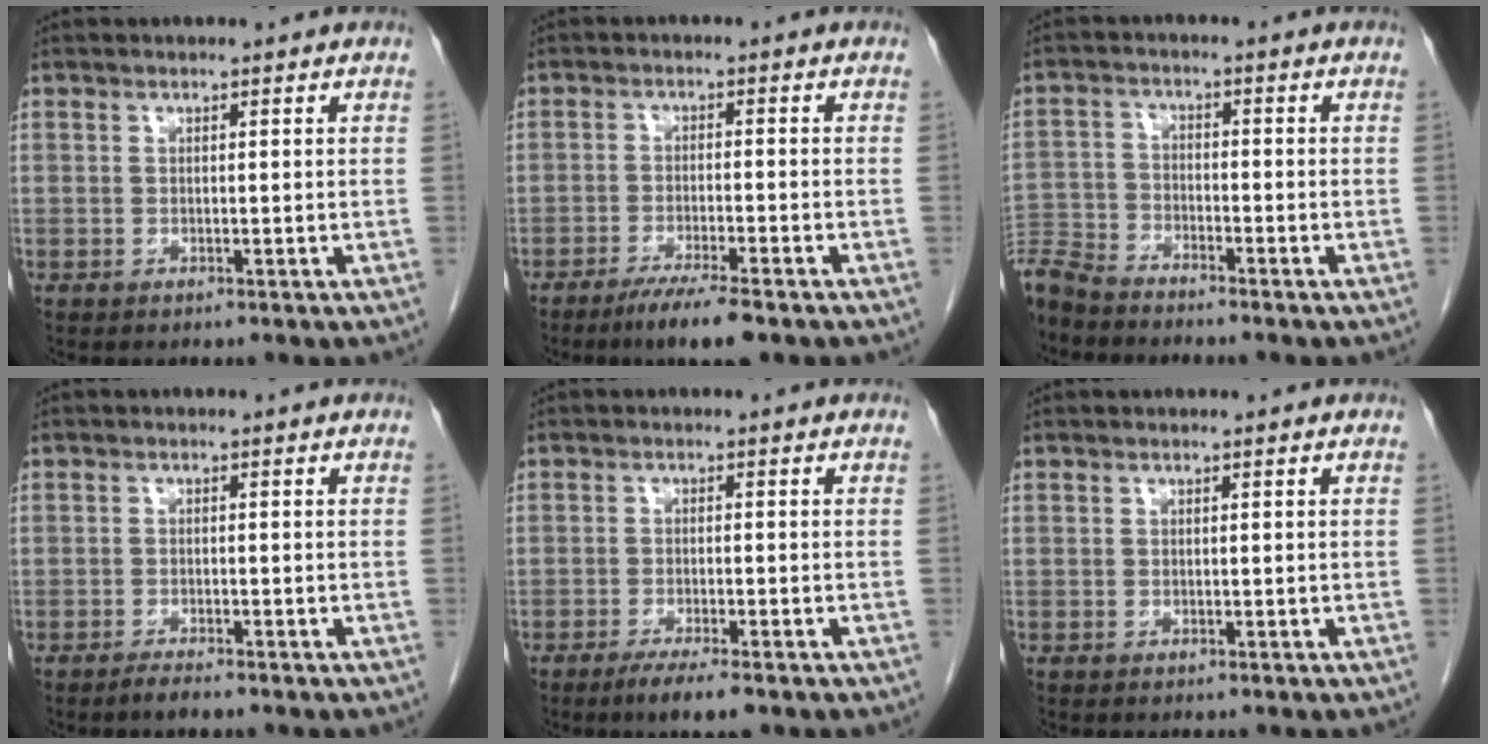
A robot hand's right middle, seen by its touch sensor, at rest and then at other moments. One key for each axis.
{"total": 6.5, "fx": -4.6, "fy": 0.3, "fz": 4.6, "tx": -0.077, "ty": -0.015, "tz": -0.077}
{"total": 7.4, "fx": -7.1, "fy": 1.2, "fz": 1.8, "tx": -0.033, "ty": -0.012, "tz": -0.136}
{"total": 1.8, "fx": -1.5, "fy": 0.1, "fz": 0.9, "tx": -0.024, "ty": -0.004, "tz": -0.026}
{"total": 4.7, "fx": -3.3, "fy": 0.5, "fz": 3.4, "tx": -0.059, "ty": -0.012, "tz": -0.051}
{"total": 0.0}